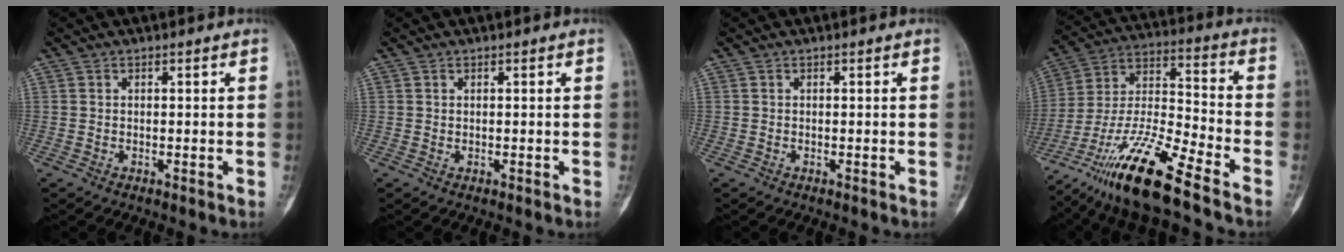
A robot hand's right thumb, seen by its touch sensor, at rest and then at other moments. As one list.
[{"total": 0.0}, {"total": 0.0}, {"total": 19.4, "force": [-13.1, 3.0, 13.9], "torque": [-0.288, 0.055, -0.241]}]